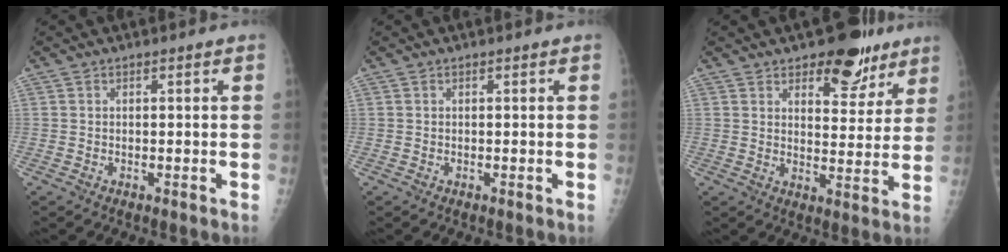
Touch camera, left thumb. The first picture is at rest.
{"total": 0.0}
{"total": 10.9, "force": [7.2, 5.6, 5.9], "torque": [-0.035, -0.039, 0.101]}